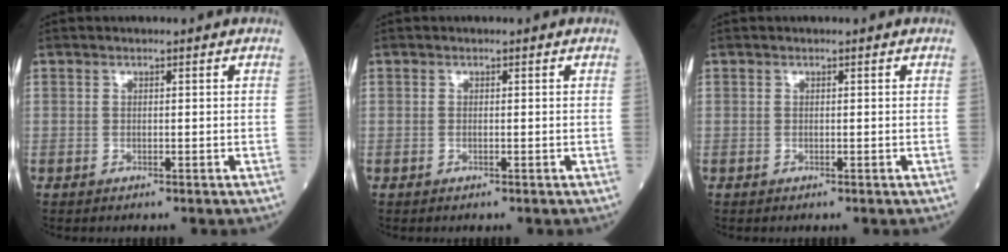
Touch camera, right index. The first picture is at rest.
{"total": 0.0}
{"total": 0.0}